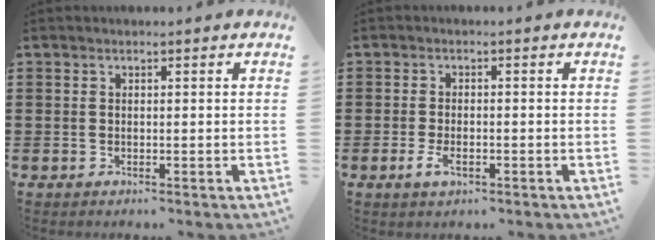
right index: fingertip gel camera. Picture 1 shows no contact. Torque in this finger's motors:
{"motor_torque": [1.07, 1.07, 0.06, 0.04]}